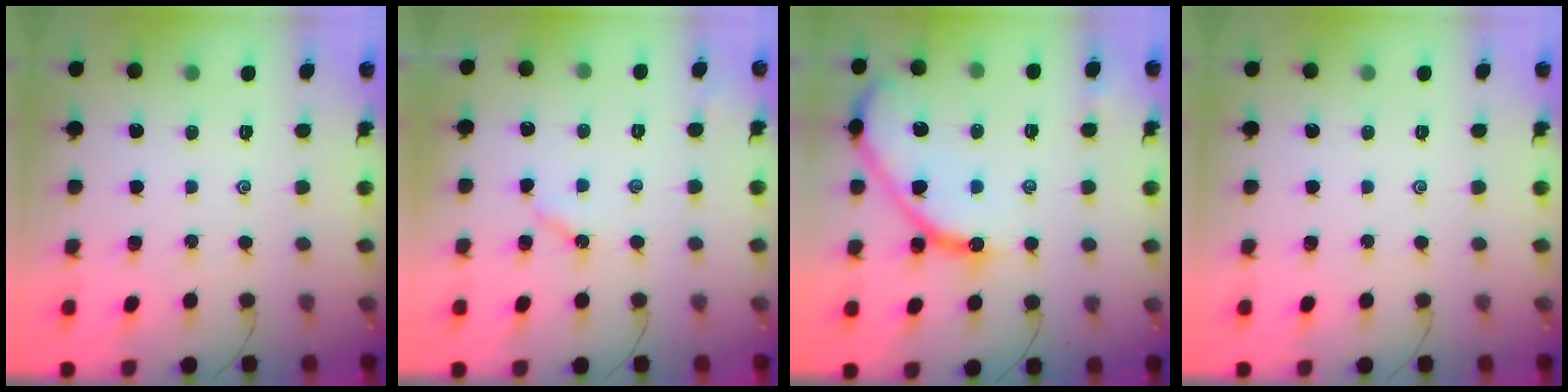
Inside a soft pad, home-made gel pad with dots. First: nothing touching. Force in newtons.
{"total": 3.3, "press": 3.2, "slide": 0.4}
{"total": 14.5, "press": 14.4, "slide": 1.5}
{"total": 0.0}